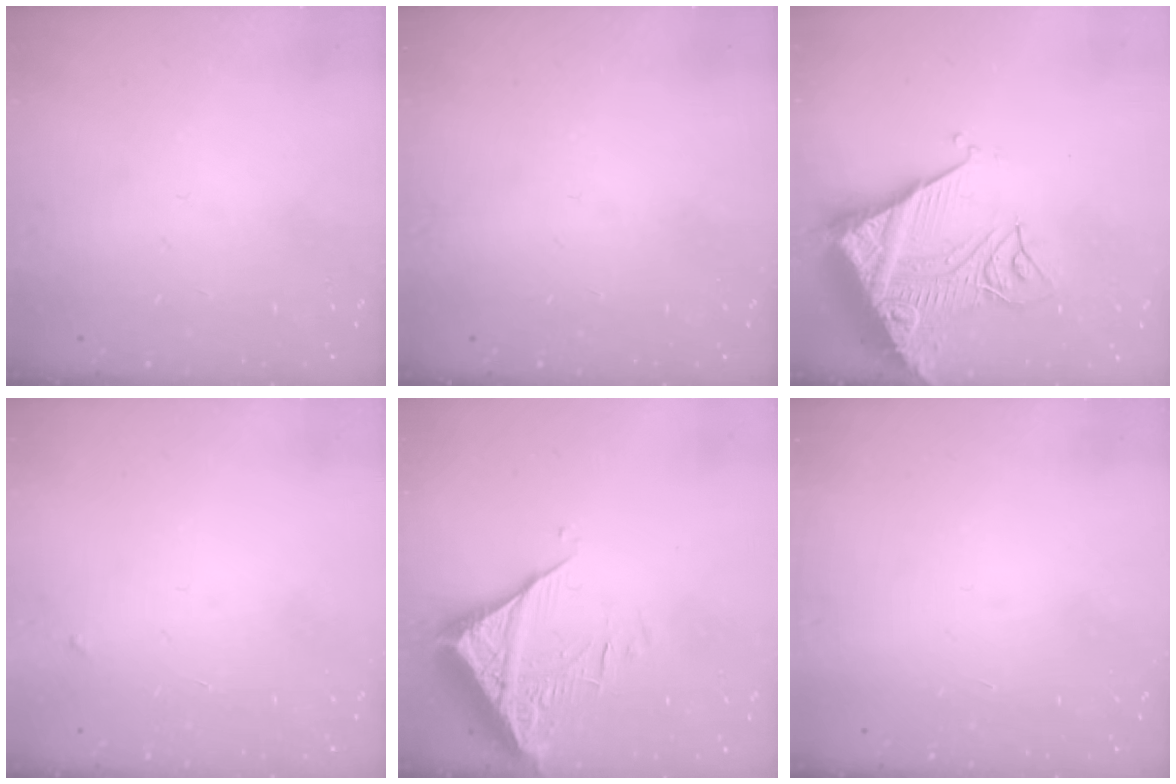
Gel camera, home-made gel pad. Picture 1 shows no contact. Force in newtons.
{"total": 0.0}
{"total": 16.3, "press": 16.2, "slide": 1.9}
{"total": 2.5, "press": 2.4, "slide": 0.4}
{"total": 6.6, "press": 6.6, "slide": 0.8}
{"total": 1.5, "press": 1.5, "slide": 0.1}